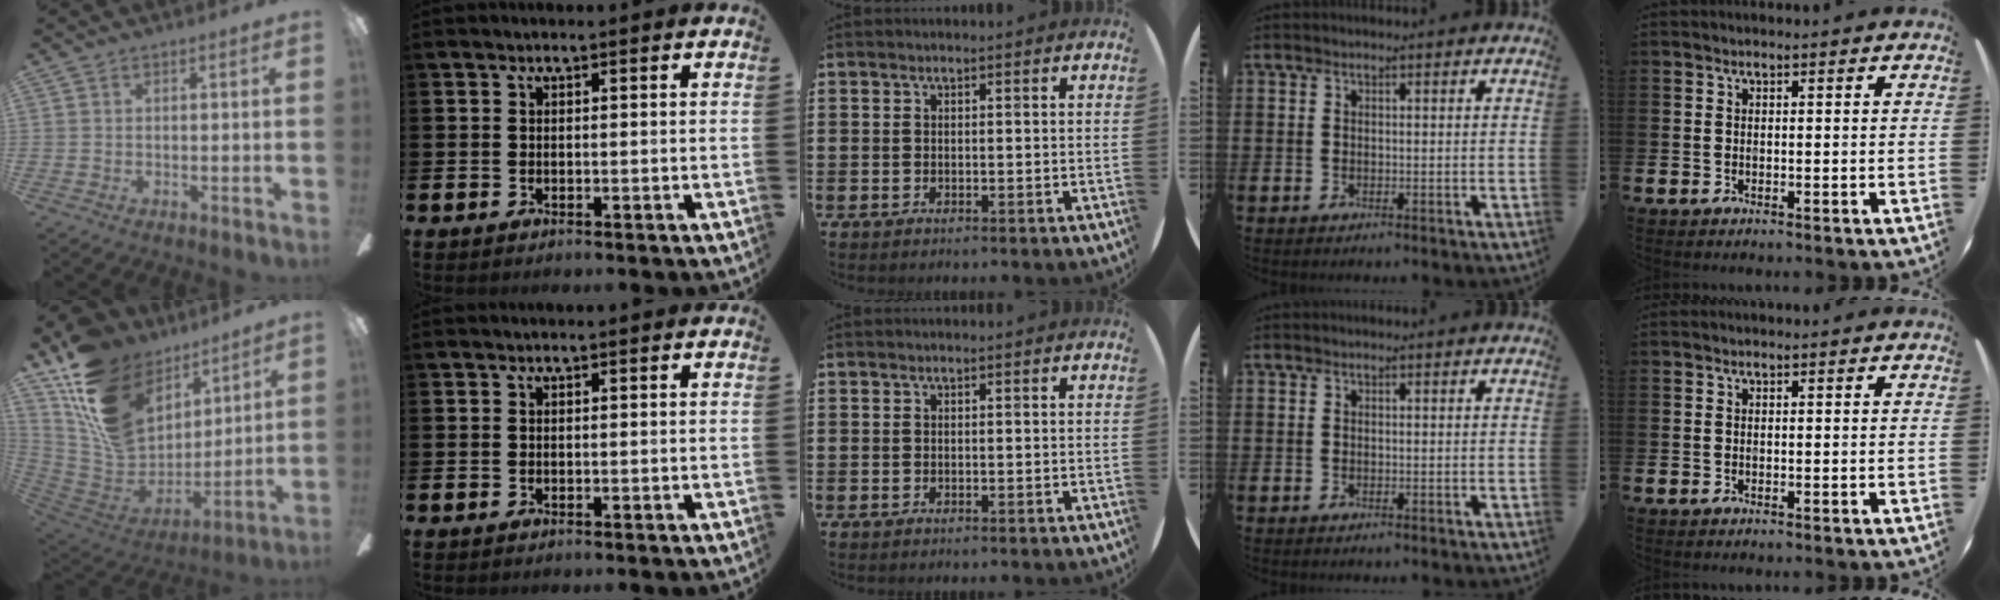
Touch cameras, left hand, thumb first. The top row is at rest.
{"thumb": {"total": 20.7, "force": [10.6, 14.4, 10.4], "torque": [-0.209, -0.058, 0.203]}}